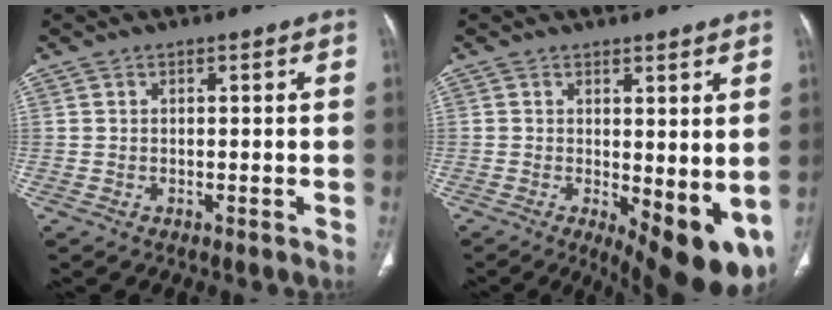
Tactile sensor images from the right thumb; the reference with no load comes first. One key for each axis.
{"total": 11.2, "fx": -1.3, "fy": 4.1, "fz": 10.3, "tx": -0.130, "ty": -0.025, "tz": -0.004}